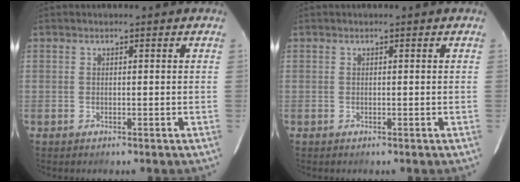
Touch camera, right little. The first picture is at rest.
{"total": 0.0}